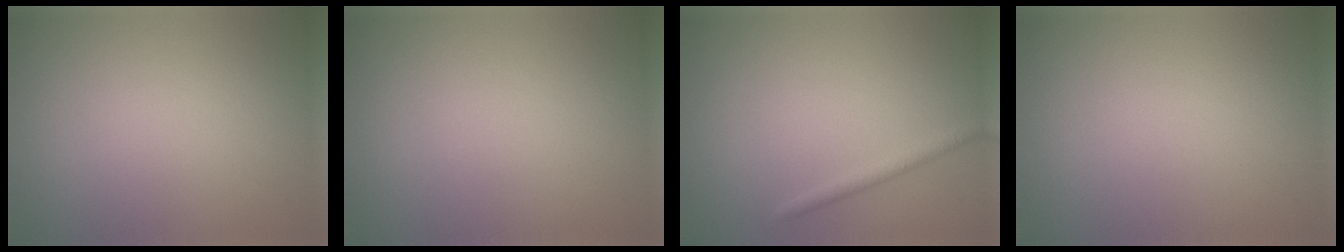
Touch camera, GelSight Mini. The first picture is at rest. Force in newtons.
{"total": 0.0}
{"total": 1.4, "press": 1.4, "slide": 0.1}
{"total": 0.0}